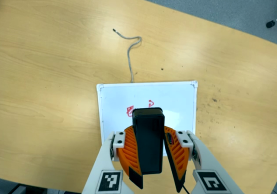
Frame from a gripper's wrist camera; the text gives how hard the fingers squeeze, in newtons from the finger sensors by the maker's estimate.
{"total": 10.6, "left": 10.0, "right": 11.2}